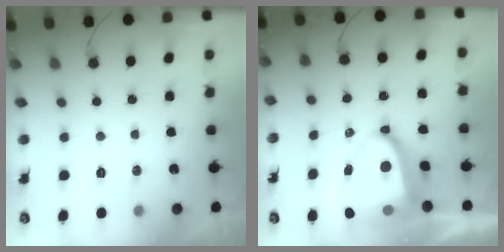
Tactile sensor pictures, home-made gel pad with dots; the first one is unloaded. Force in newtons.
{"total": 10.3, "press": 10.3, "slide": 1.2}